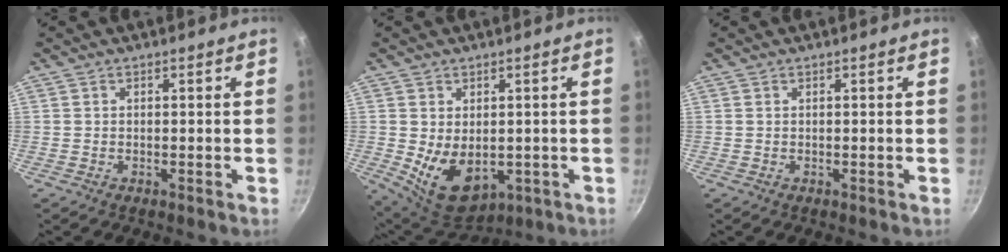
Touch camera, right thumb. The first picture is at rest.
{"total": 10.4, "force": [-1.0, 6.9, 7.8], "torque": [-0.106, -0.018, 0.009]}
{"total": 0.0}